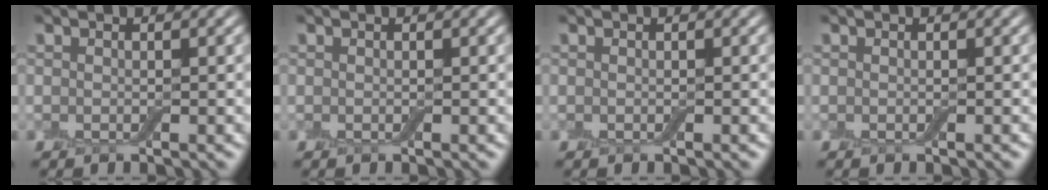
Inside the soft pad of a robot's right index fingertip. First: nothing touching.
{"total": 0.0}
{"total": 0.0}
{"total": 0.0}